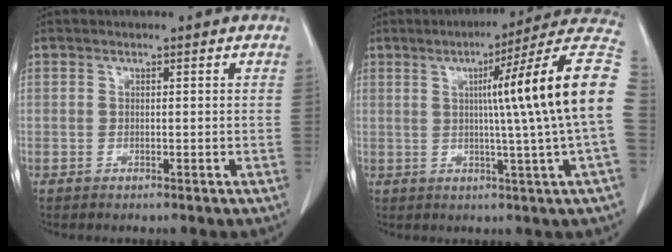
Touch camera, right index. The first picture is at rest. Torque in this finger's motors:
{"motor_torque": [2.14, 0.00, 1.05, 0.21]}